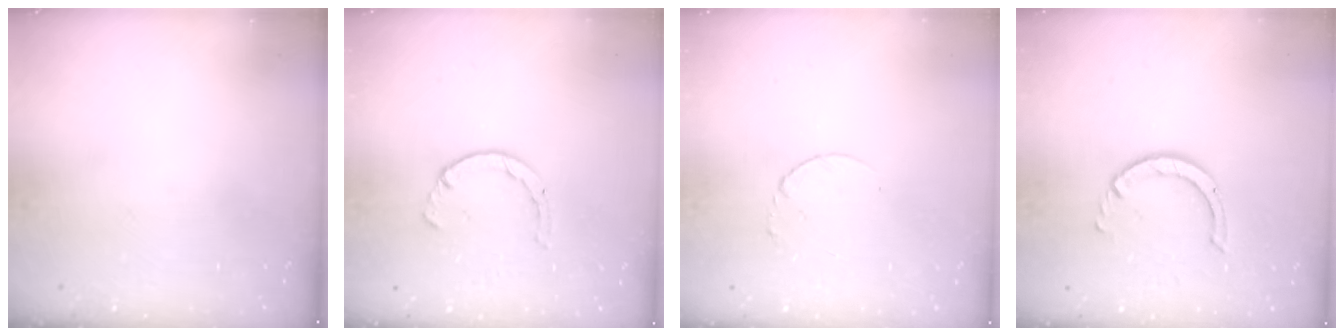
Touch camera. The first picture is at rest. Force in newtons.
{"total": 2.1, "press": 2.1, "slide": 0.5}
{"total": 2.5, "press": 2.5, "slide": 0.3}
{"total": 3.9, "press": 3.9, "slide": 0.3}